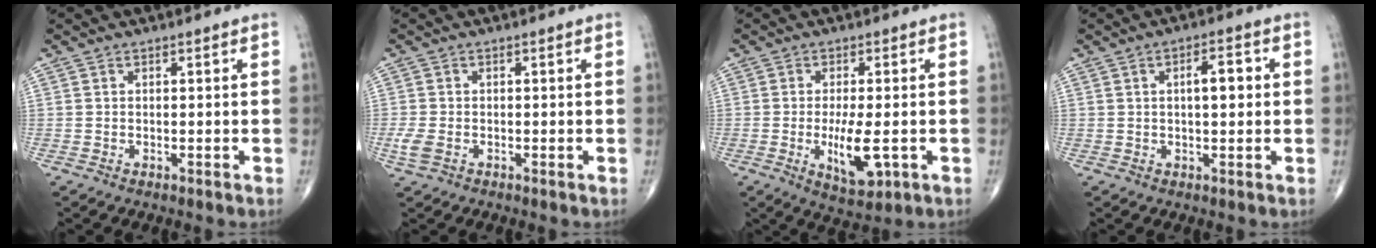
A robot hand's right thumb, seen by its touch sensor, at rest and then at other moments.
{"total": 2.8, "force": [-0.9, 1.7, 2.1], "torque": [-0.057, -0.002, -0.020]}
{"total": 8.2, "force": [-1.7, 2.9, 7.5], "torque": [-0.127, -0.017, -0.021]}
{"total": 5.2, "force": [0.8, 2.1, 4.7], "torque": [-0.063, 0.007, 0.009]}